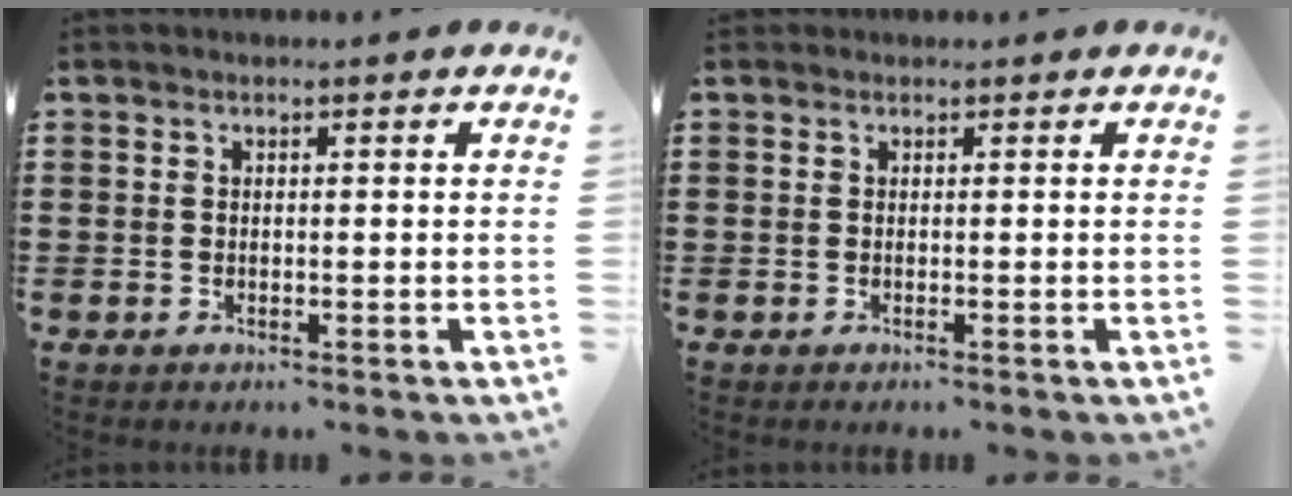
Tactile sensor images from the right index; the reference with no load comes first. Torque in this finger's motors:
{"motor_torque": [0.24, 0.35, 0.02, 0.01]}